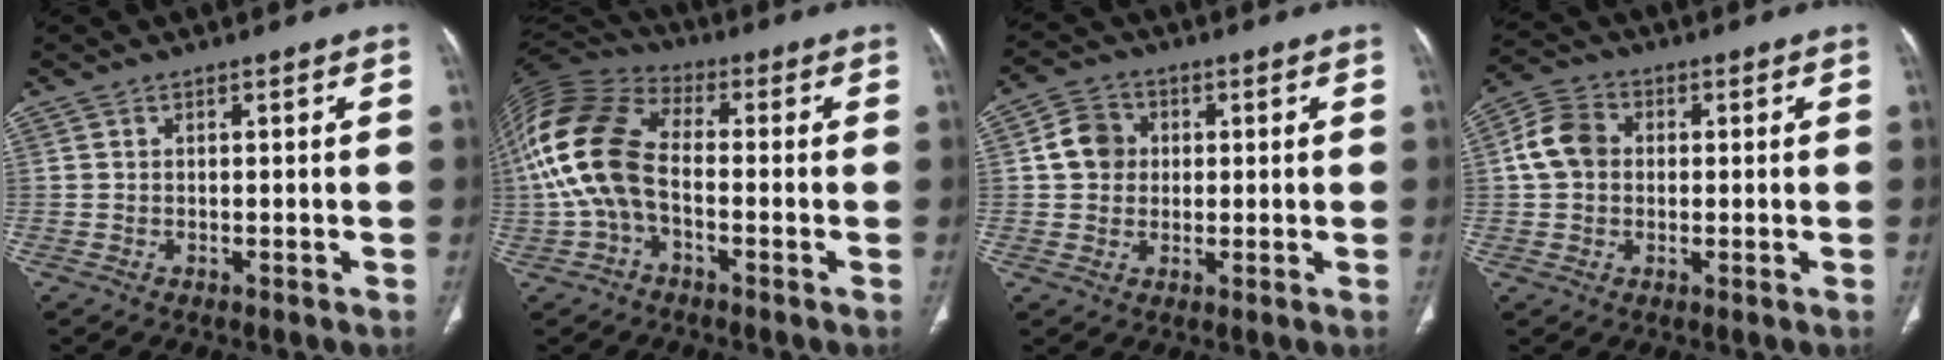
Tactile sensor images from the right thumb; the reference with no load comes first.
{"total": 15.6, "force": [-1.8, 9.3, 12.4], "torque": [-0.268, 0.034, -0.041]}
{"total": 6.3, "force": [0.8, 5.6, 2.8], "torque": [-0.034, 0.008, 0.007]}
{"total": 7.2, "force": [0.5, 5.8, 4.2], "torque": [-0.075, 0.017, 0.003]}